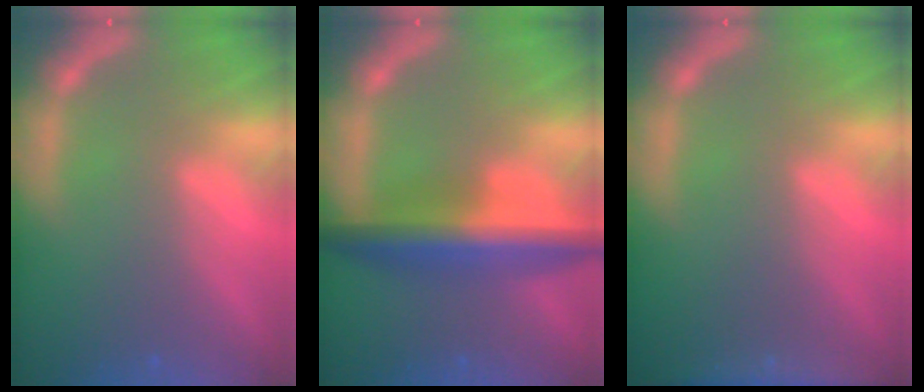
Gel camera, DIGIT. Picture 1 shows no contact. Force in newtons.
{"total": 7.5}
{"total": 3.9}